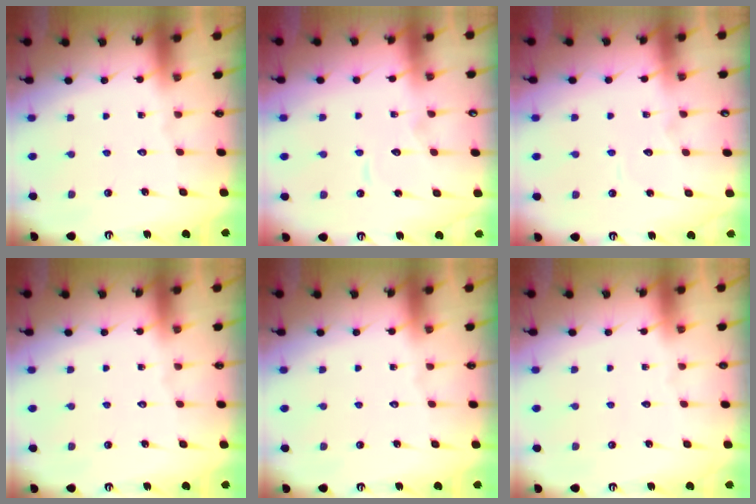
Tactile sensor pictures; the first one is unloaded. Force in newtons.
{"total": 5.6, "press": 5.6, "slide": 0.5}
{"total": 4.1, "press": 4.1, "slide": 0.4}
{"total": 0.0}
{"total": 0.0}
{"total": 0.0}